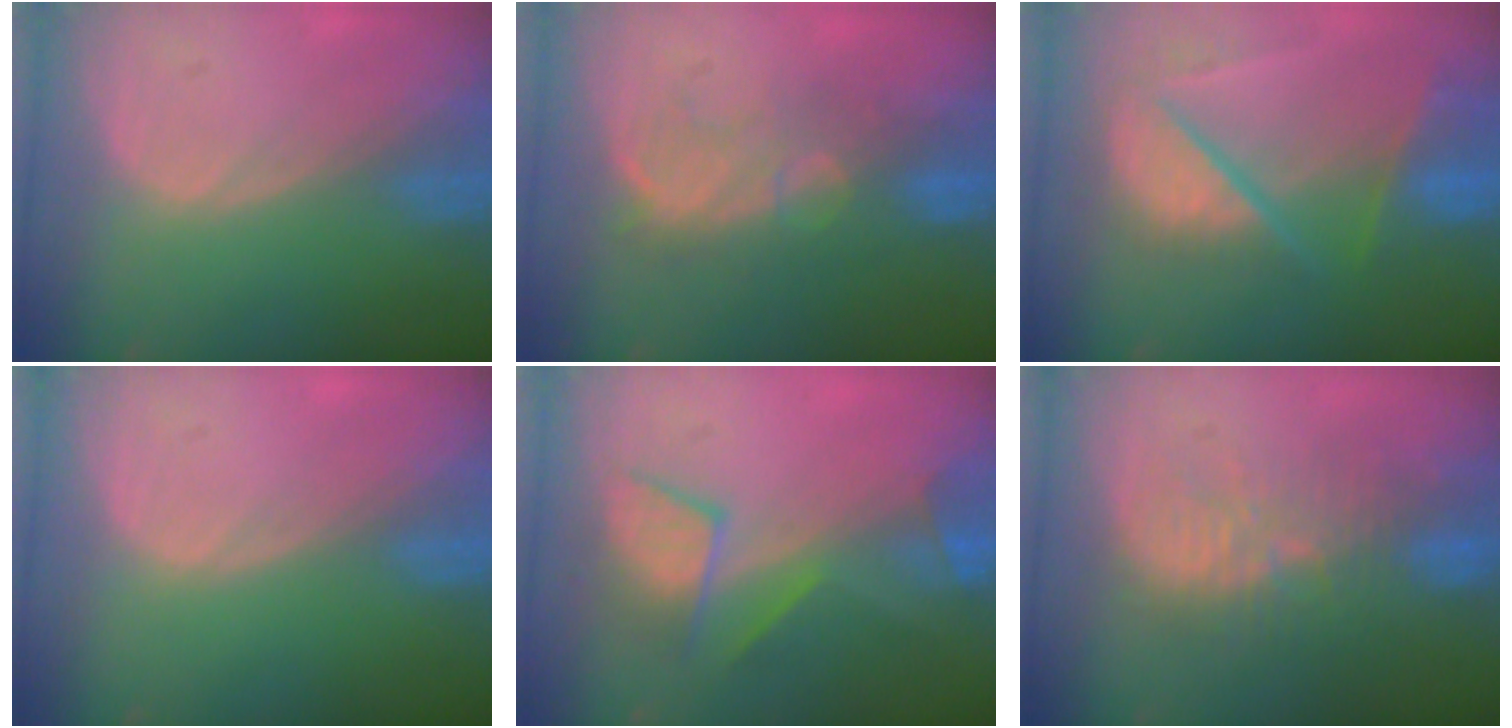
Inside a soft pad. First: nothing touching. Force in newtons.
{"total": 7.9, "press": 7.8, "slide": 1.3}
{"total": 10.3, "press": 8.6, "slide": 5.5}
{"total": 0.0}
{"total": 7.6, "press": 7.5, "slide": 1.2}
{"total": 10.1, "press": 9.3, "slide": 4.0}